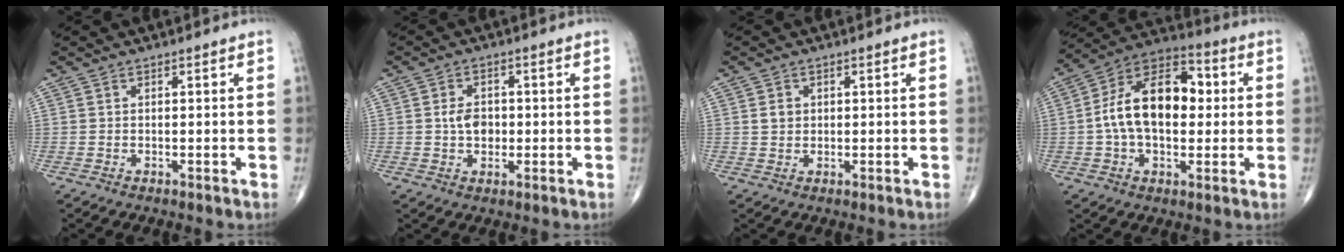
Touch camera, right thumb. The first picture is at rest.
{"total": 4.7, "force": [-0.1, 3.3, 3.3], "torque": [-0.043, 0.003, -0.003]}
{"total": 2.1, "force": [0.5, 1.8, 1.0], "torque": [-0.010, 0.000, 0.010]}
{"total": 17.4, "force": [0.9, 10.7, 13.7], "torque": [-0.209, 0.033, 0.006]}